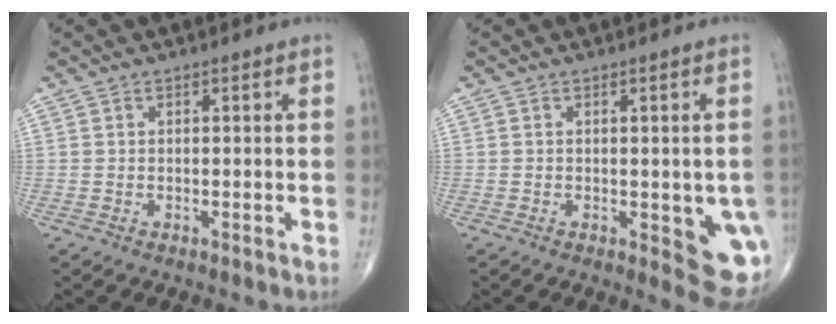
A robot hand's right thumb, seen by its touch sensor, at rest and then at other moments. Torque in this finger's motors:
{"motor_torque": [1.13, 2.29, 1.33, -0.34, 0.26]}